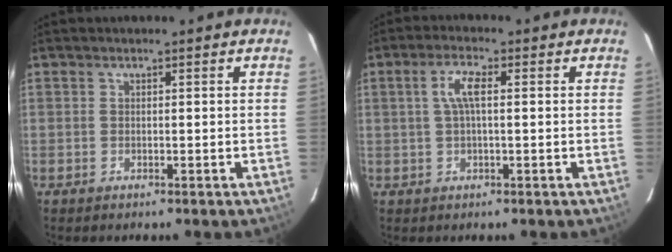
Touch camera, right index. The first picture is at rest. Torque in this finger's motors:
{"motor_torque": [0.62, 0.03, 0.35, 0.09]}